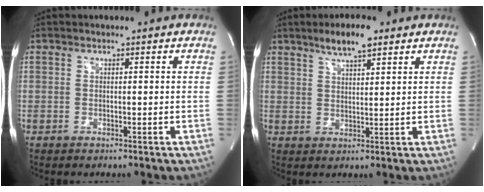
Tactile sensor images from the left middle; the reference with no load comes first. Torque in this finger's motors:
{"motor_torque": [0.44, -0.33, 0.04, 0.02]}